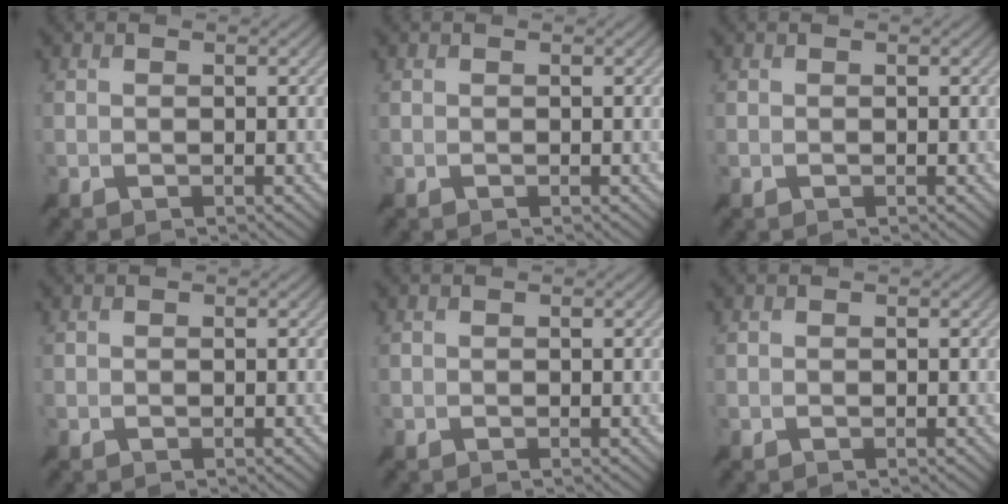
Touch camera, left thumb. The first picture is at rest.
{"total": 0.0}
{"total": 0.0}
{"total": 0.0}
{"total": 0.0}
{"total": 0.0}